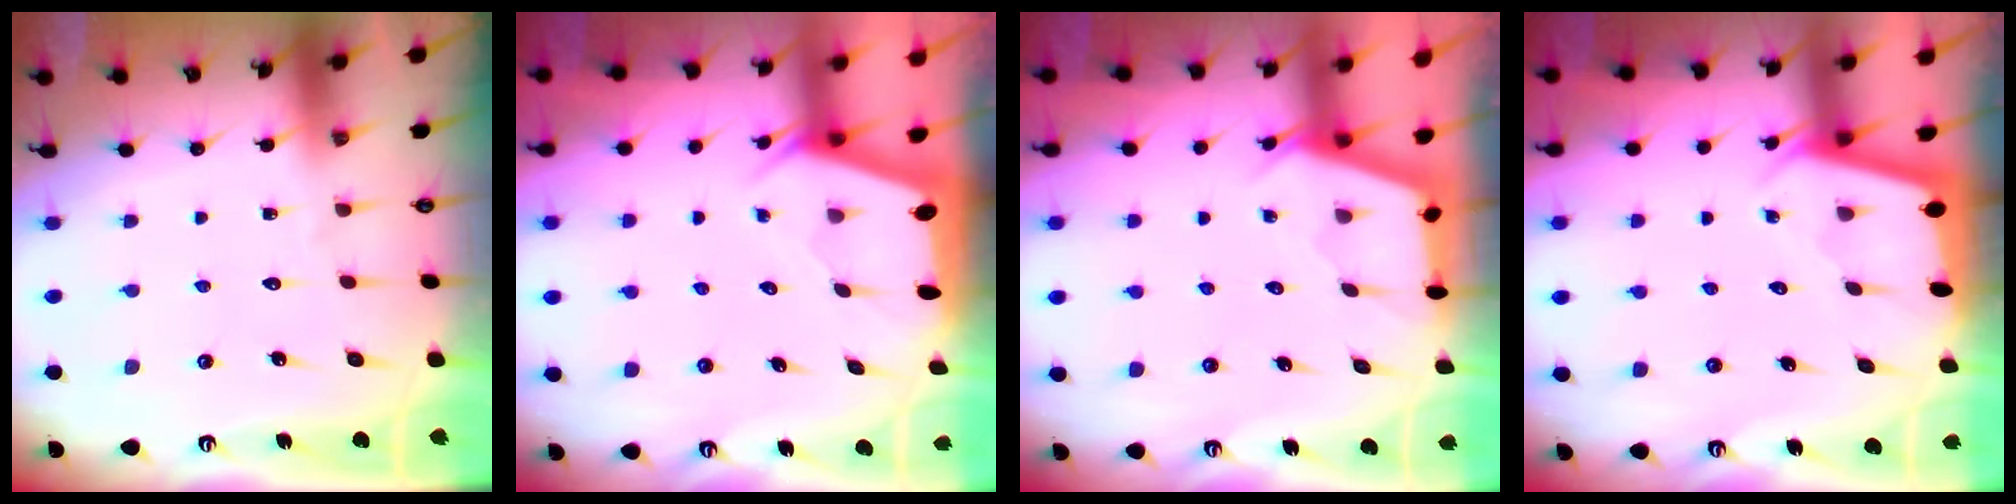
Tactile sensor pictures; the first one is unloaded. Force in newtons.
{"total": 1.9, "press": 1.9, "slide": 0.3}
{"total": 2.6, "press": 2.6, "slide": 0.3}
{"total": 2.2, "press": 2.2, "slide": 0.1}